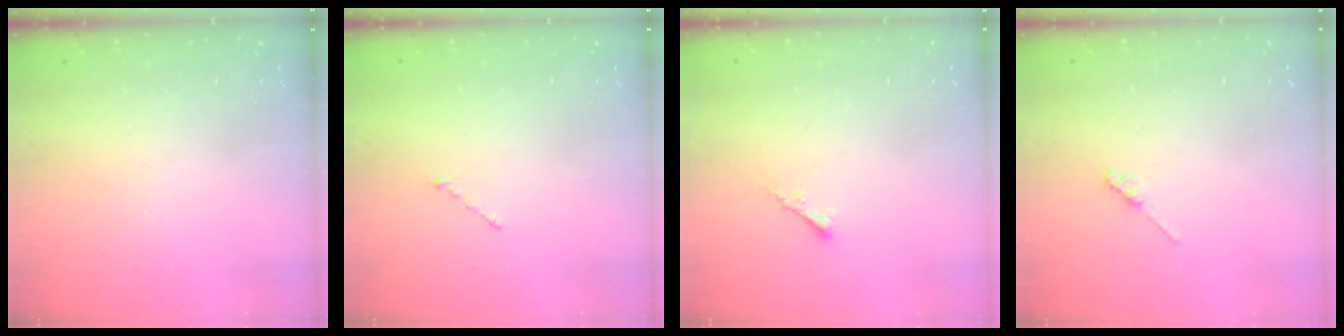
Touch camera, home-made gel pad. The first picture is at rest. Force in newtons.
{"total": 1.0, "press": 0.9, "slide": 0.3}
{"total": 1.8, "press": 1.7, "slide": 0.5}
{"total": 2.0, "press": 1.9, "slide": 0.3}